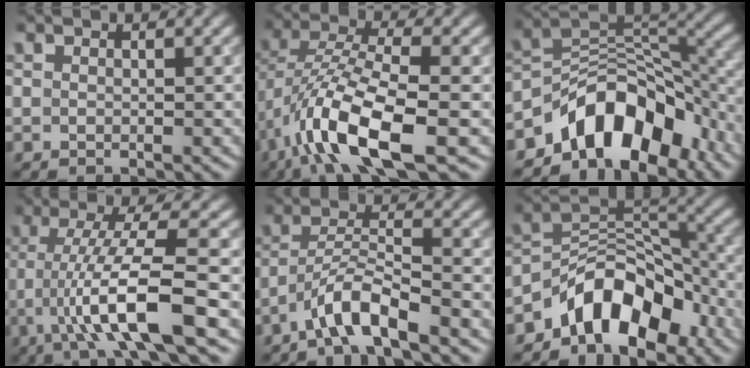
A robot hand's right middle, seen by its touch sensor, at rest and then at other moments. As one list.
[{"total": 10.6, "force": [-5.0, 3.3, 8.7], "torque": [-0.164, 0.001, -0.097]}, {"total": 9.6, "force": [-6.2, 5.1, 5.2], "torque": [-0.050, 0.008, -0.114]}, {"total": 8.1, "force": [-2.6, 1.2, 7.6], "torque": [-0.127, 0.004, -0.051]}, {"total": 4.5, "force": [-3.2, 0.6, 3.1], "torque": [-0.053, 0.012, -0.067]}, {"total": 7.9, "force": [-5.3, 4.0, 4.2], "torque": [-0.038, 0.009, -0.099]}]